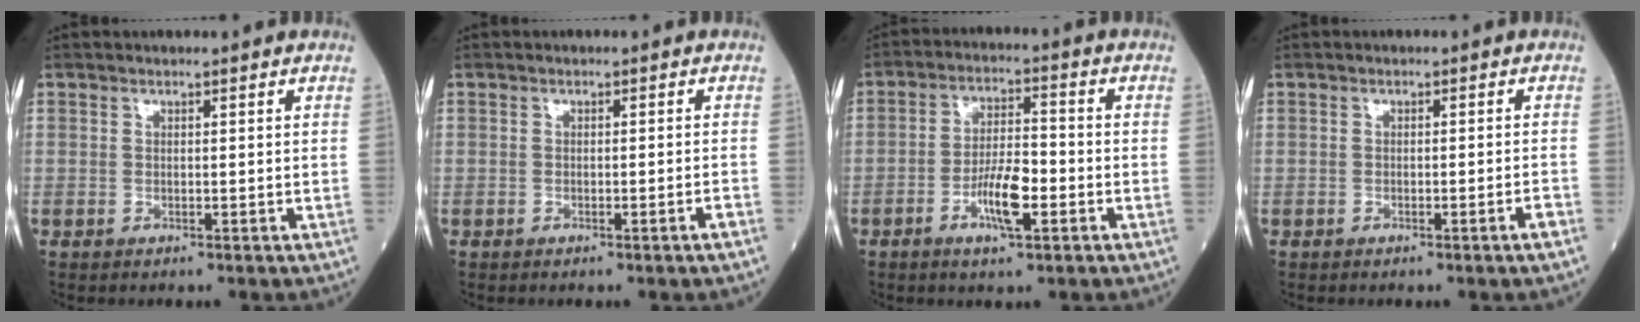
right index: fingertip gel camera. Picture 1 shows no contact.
{"total": 1.2, "force": [-0.8, -0.4, 0.8], "torque": [-0.015, 0.001, -0.011]}
{"total": 7.1, "force": [-2.7, 1.7, 6.3], "torque": [-0.122, 0.002, -0.048]}
{"total": 1.7, "force": [-1.1, -0.5, 1.2], "torque": [-0.019, -0.001, -0.016]}